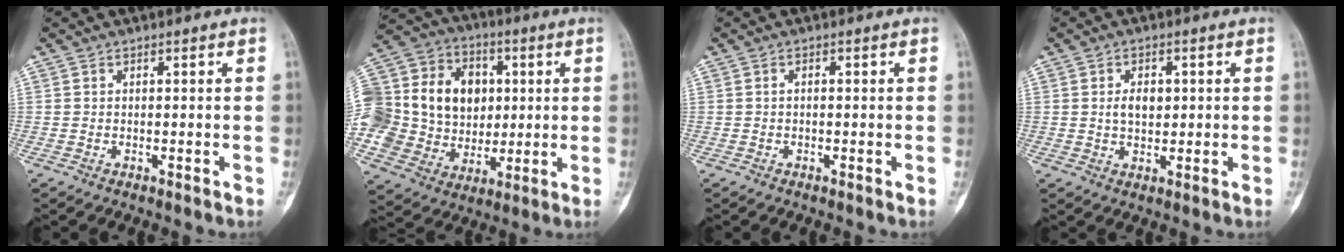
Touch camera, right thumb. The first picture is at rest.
{"total": 26.1, "force": [2.7, 21.9, 14.0], "torque": [-0.262, 0.045, 0.064]}
{"total": 0.5, "force": [-0.1, 0.3, 0.4], "torque": [-0.008, 0.000, -0.004]}
{"total": 4.3, "force": [0.6, 2.8, 3.2], "torque": [-0.040, -0.002, 0.011]}